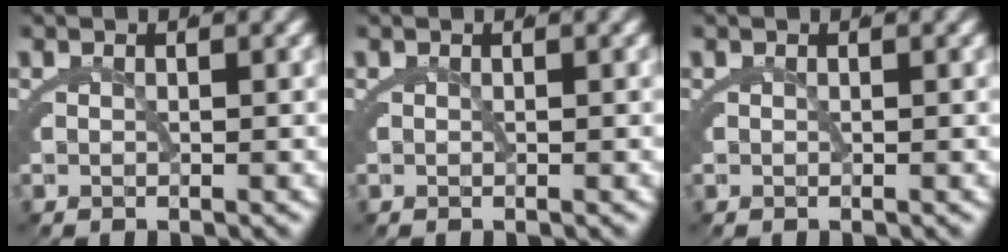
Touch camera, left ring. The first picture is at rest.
{"total": 0.0}
{"total": 0.0}